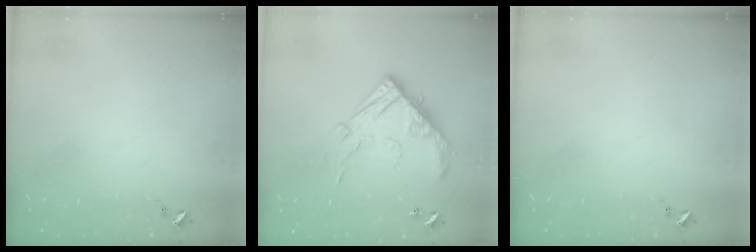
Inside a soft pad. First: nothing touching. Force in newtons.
{"total": 17.6, "press": 17.6, "slide": 1.2}
{"total": 0.0}